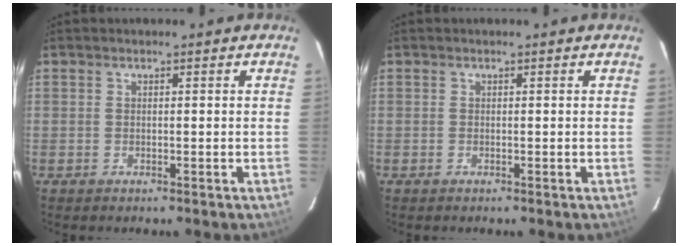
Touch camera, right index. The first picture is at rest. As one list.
[{"total": 0.0}]